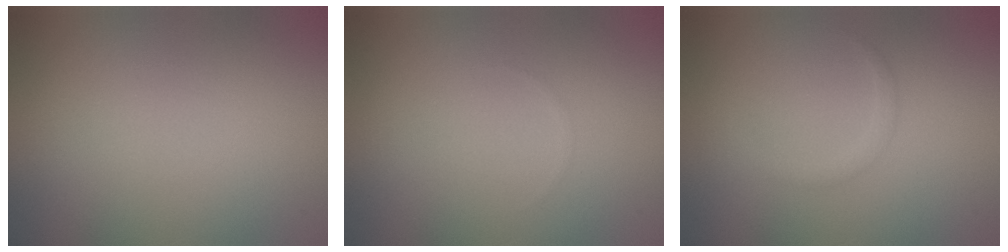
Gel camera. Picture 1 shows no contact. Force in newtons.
{"total": 0.0}
{"total": 0.9, "press": 0.9, "slide": 0.1}